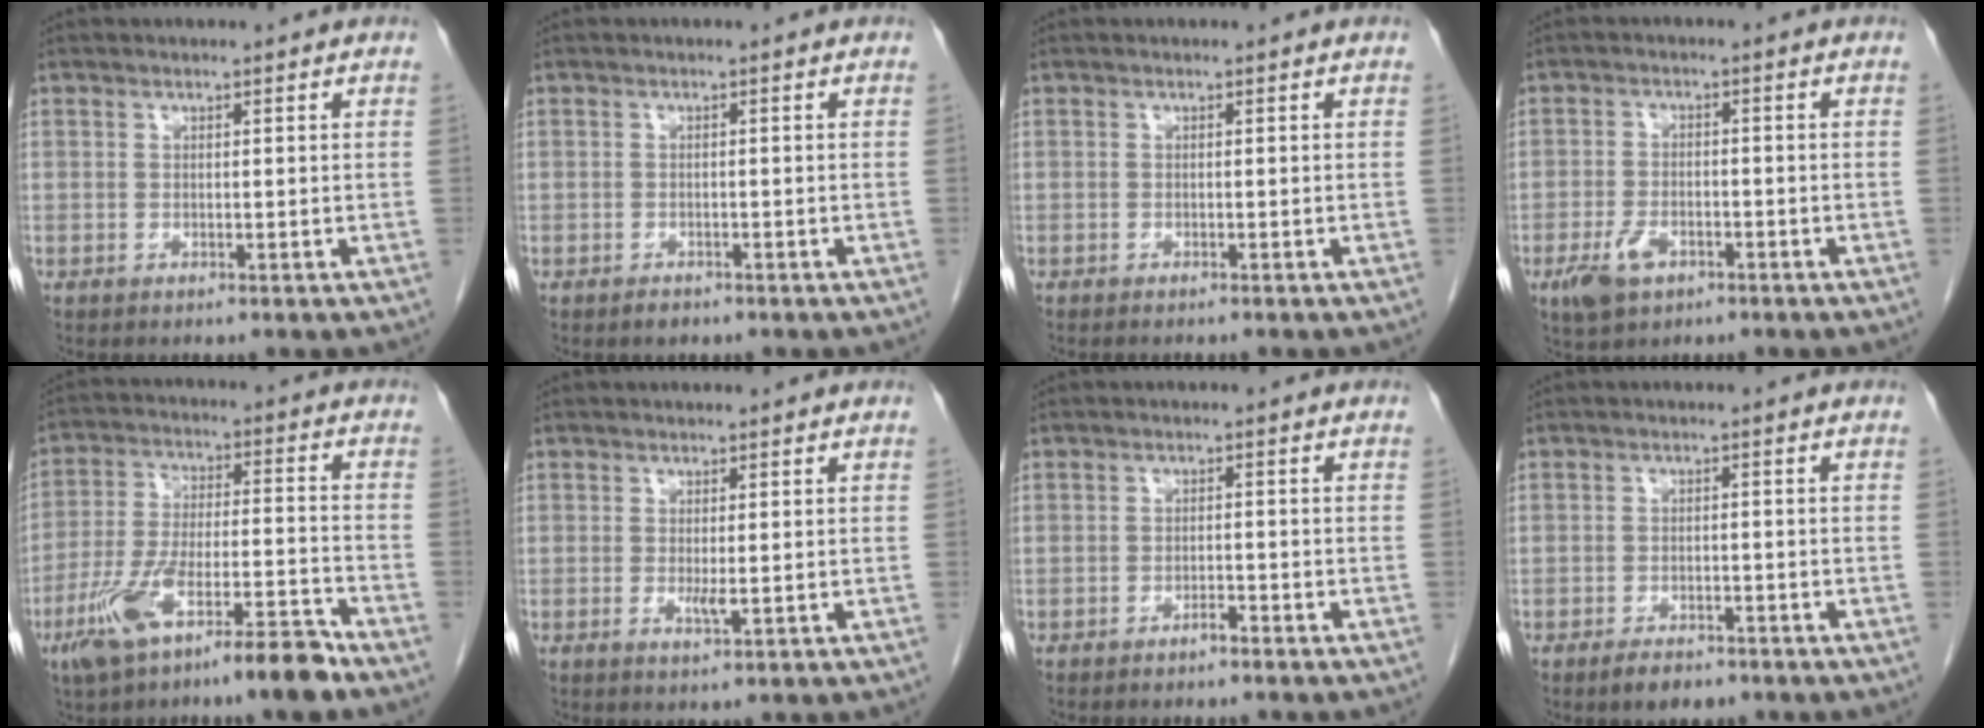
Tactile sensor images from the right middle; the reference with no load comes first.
{"total": 1.1, "force": [-0.9, 0.6, 0.3], "torque": [-0.007, 0.000, -0.012]}
{"total": 1.7, "force": [-1.5, 0.2, 0.7], "torque": [-0.012, -0.002, -0.017]}
{"total": 5.1, "force": [-2.7, 2.8, 3.3], "torque": [-0.070, -0.003, -0.044]}
{"total": 12.7, "force": [-8.6, 1.7, 9.2], "torque": [-0.178, -0.003, -0.152]}
{"total": 1.5, "force": [0.0, 0.3, 1.5], "torque": [-0.028, -0.005, 0.003]}
{"total": 1.7, "force": [-1.5, 0.1, 0.7], "torque": [-0.015, -0.001, -0.022]}
{"total": 3.4, "force": [-2.5, 1.5, 1.7], "torque": [-0.031, -0.001, -0.034]}